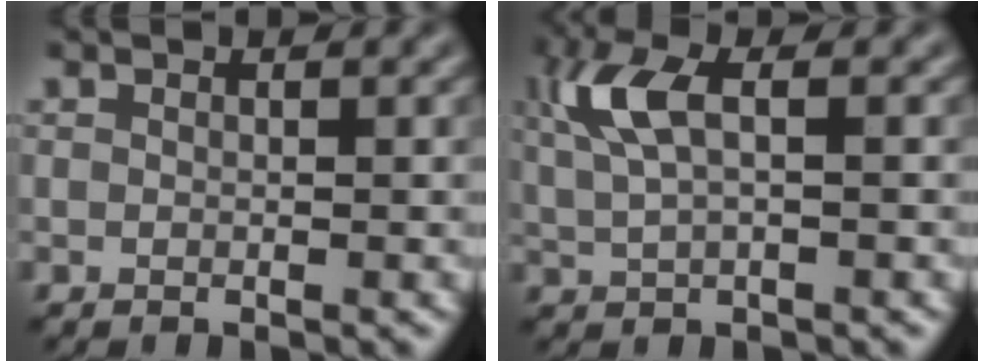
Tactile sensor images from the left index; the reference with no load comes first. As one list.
[{"total": 4.4, "force": [1.3, 1.7, 3.8], "torque": [-0.093, 0.009, 0.025]}]